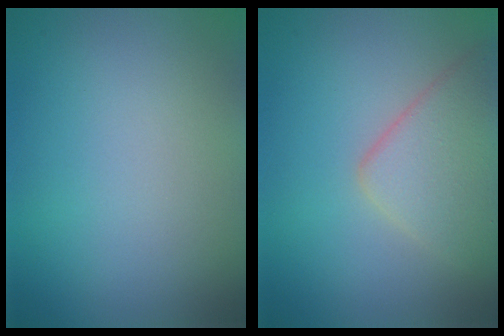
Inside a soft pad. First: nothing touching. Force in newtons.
{"total": 4.4, "press": 4.4, "slide": 0.2}